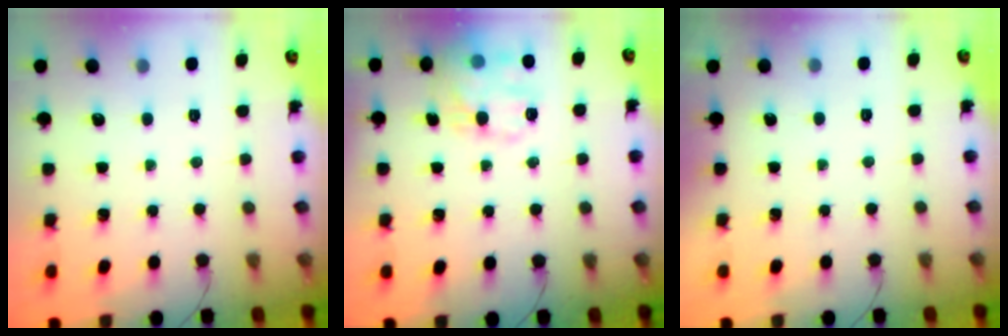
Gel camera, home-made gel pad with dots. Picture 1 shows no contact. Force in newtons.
{"total": 15.4, "press": 15.4, "slide": 0.9}
{"total": 1.8, "press": 1.7, "slide": 0.3}